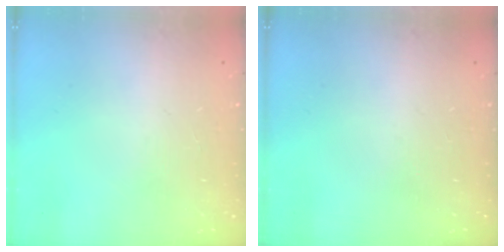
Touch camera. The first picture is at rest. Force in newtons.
{"total": 0.0}